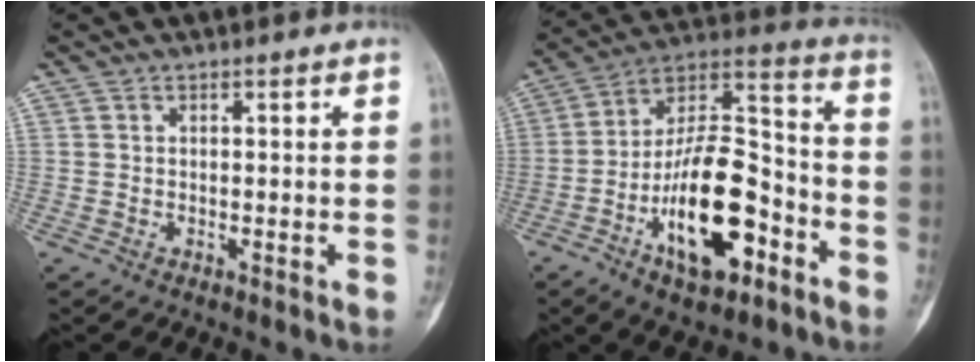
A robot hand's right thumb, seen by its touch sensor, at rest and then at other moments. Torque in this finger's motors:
{"motor_torque": [0.43, 0.62, 1.76, -1.01, 0.17]}